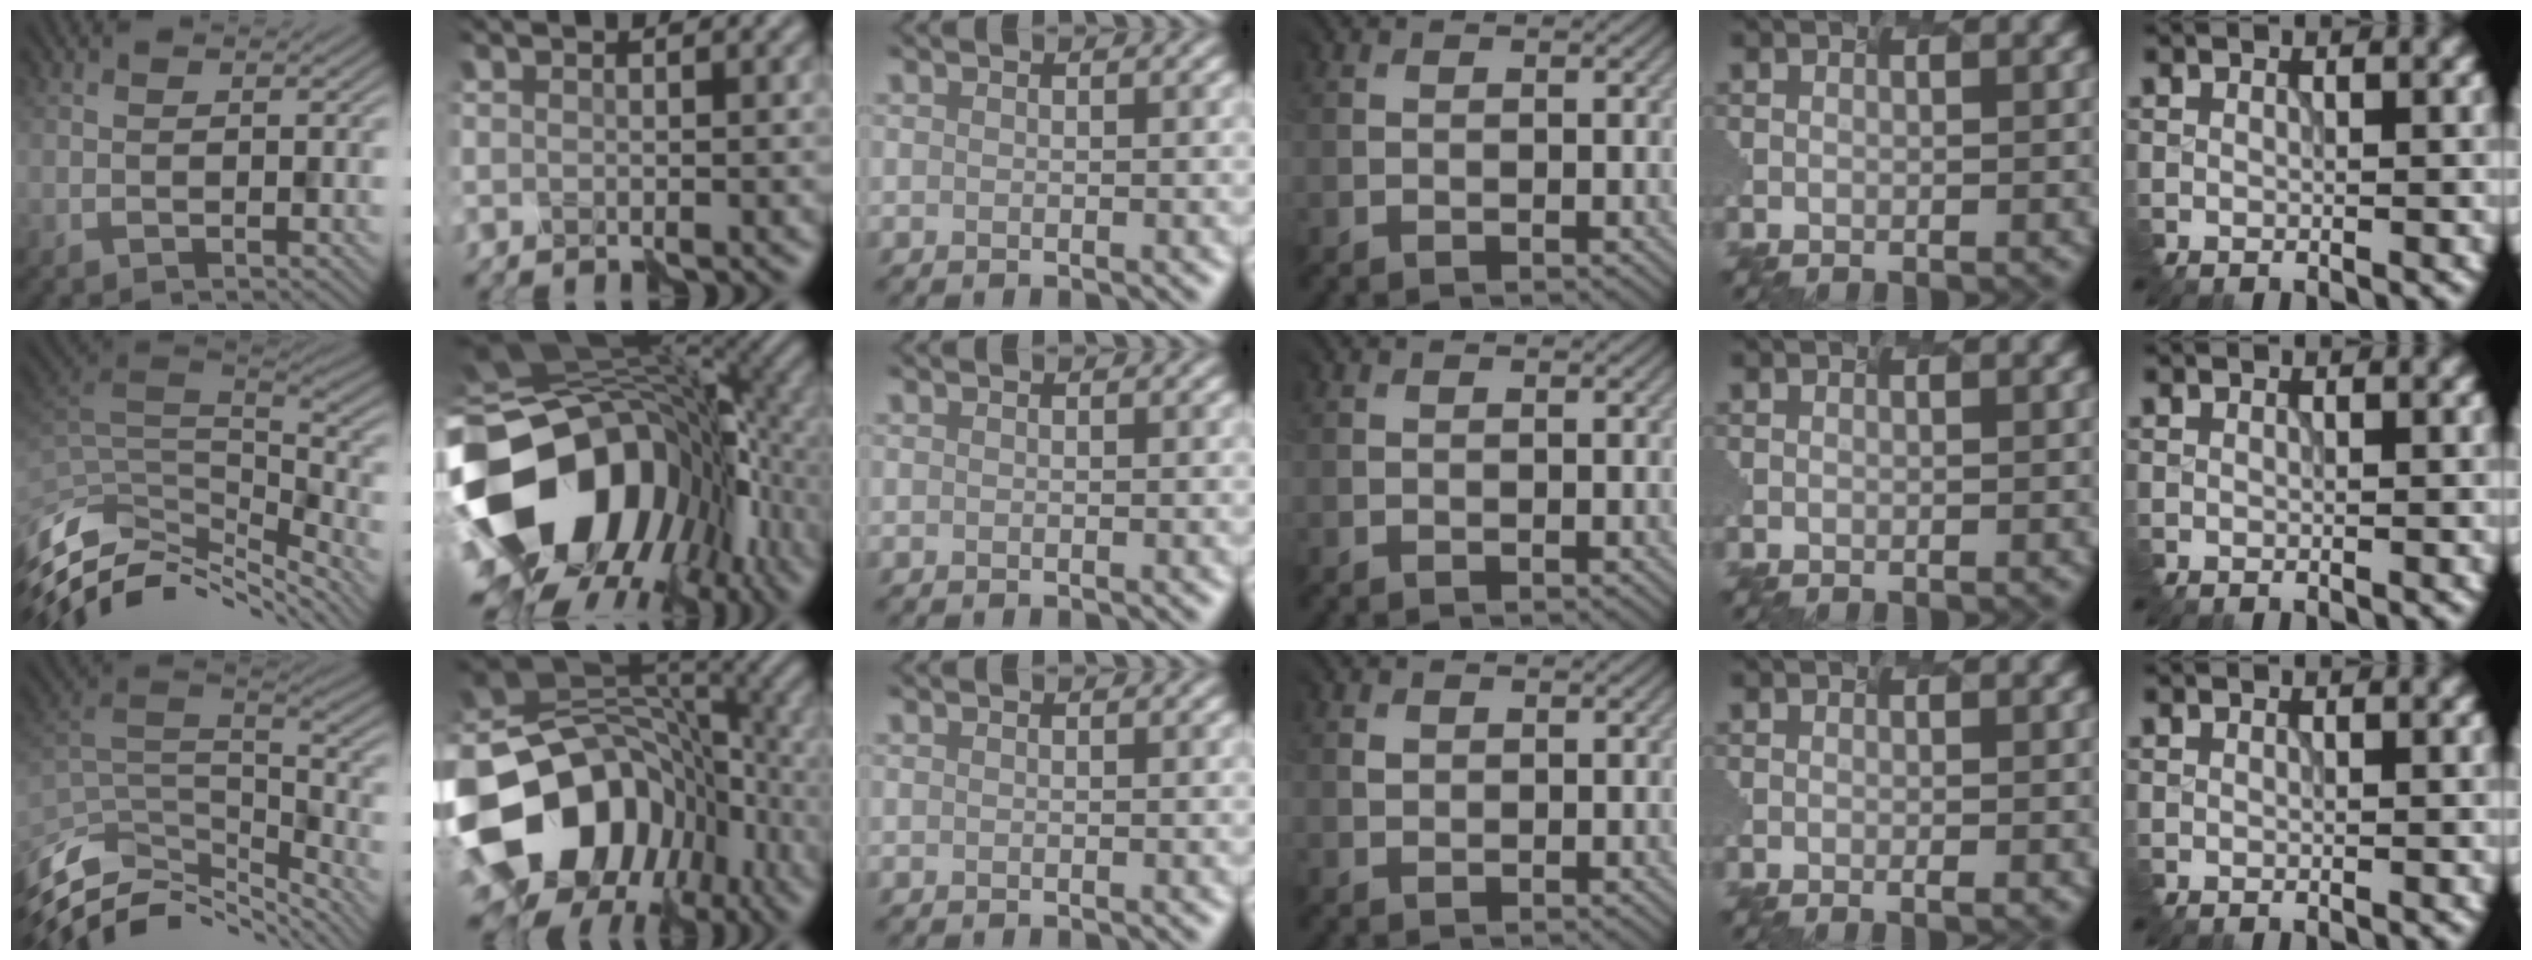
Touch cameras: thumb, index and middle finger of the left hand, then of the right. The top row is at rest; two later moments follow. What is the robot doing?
{"motion": "disassemble", "object": "puzzle pieces"}